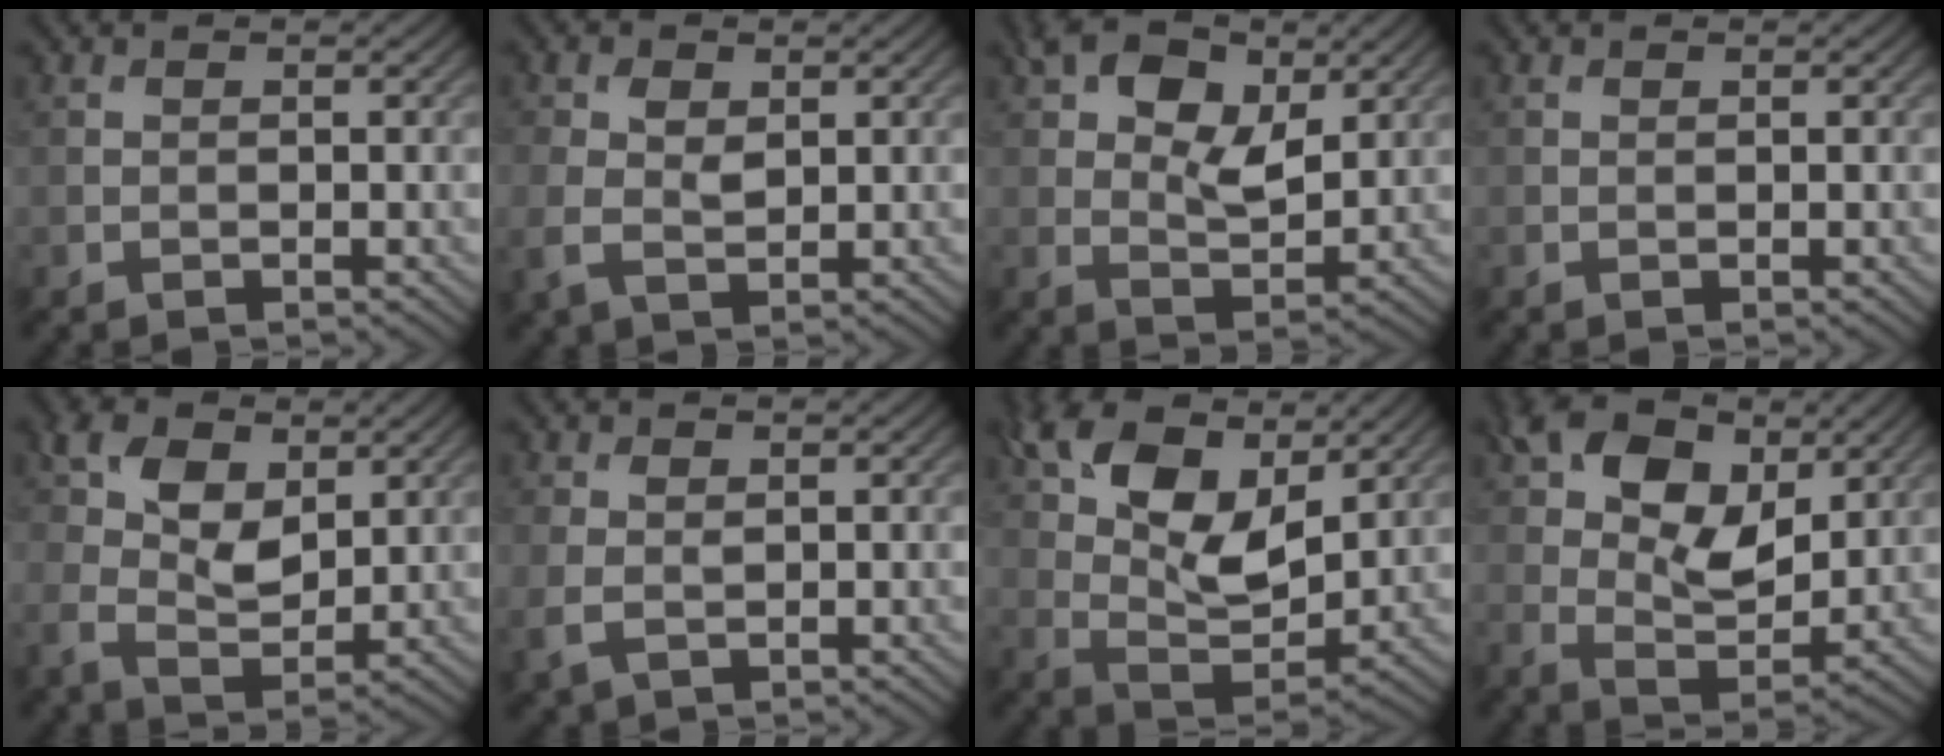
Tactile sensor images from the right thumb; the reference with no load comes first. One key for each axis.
{"total": 3.5, "fx": 0.7, "fy": 2.3, "fz": 2.5, "tx": -0.061, "ty": -0.001, "tz": 0.014}
{"total": 8.1, "fx": 3.6, "fy": 4.6, "fz": 5.6, "tx": -0.110, "ty": 0.002, "tz": 0.063}
{"total": 0.0}
{"total": 7.2, "fx": 2.4, "fy": 4.6, "fz": 4.9, "tx": -0.111, "ty": -0.003, "tz": 0.043}
{"total": 3.0, "fx": 0.2, "fy": 2.1, "fz": 2.2, "tx": -0.057, "ty": -0.004, "tz": 0.007}
{"total": 11.7, "fx": 5.9, "fy": 6.1, "fz": 8.0, "tx": -0.185, "ty": 0.007, "tz": 0.118}
{"total": 10.1, "fx": 4.3, "fy": 6.2, "fz": 6.8, "tx": -0.142, "ty": 0.003, "tz": 0.072}